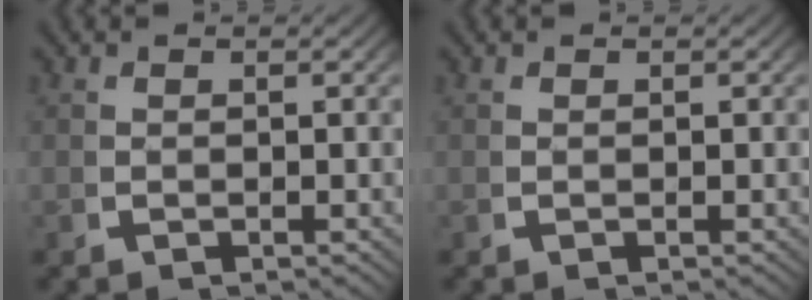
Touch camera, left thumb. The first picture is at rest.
{"total": 0.6, "force": [0.5, -0.3, -0.1], "torque": [0.003, 0.006, 0.007]}